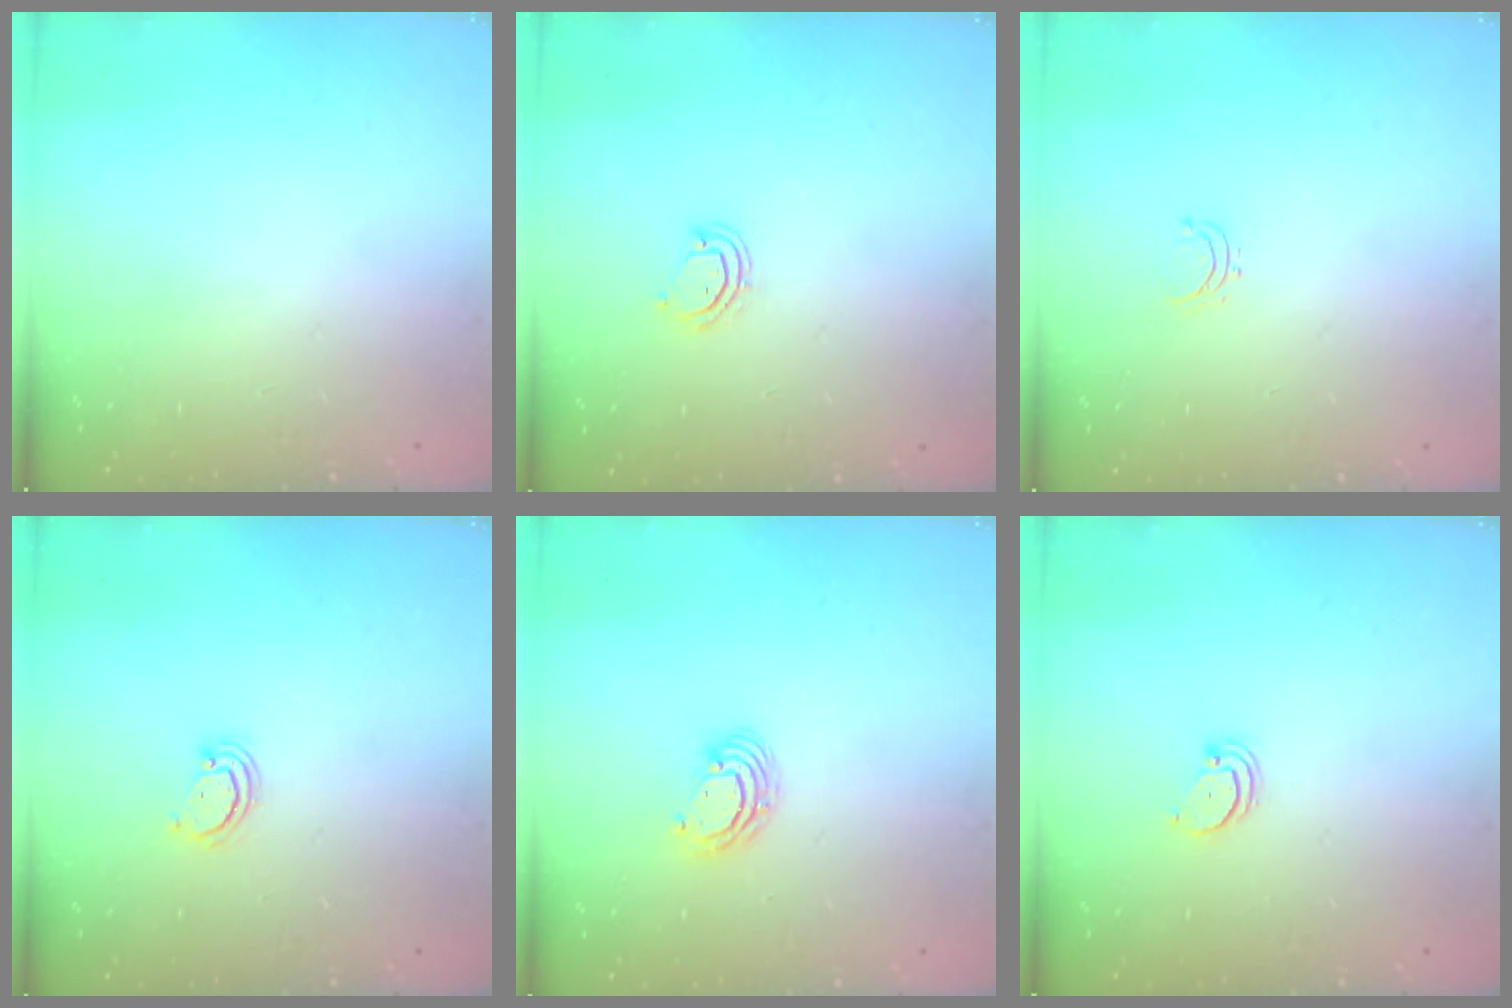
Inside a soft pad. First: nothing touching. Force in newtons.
{"total": 3.4, "press": 3.4, "slide": 0.2}
{"total": 3.7, "press": 3.7, "slide": 0.3}
{"total": 2.6, "press": 2.6, "slide": 0.3}
{"total": 4.2, "press": 4.2, "slide": 0.2}
{"total": 2.0, "press": 2.0, "slide": 0.2}